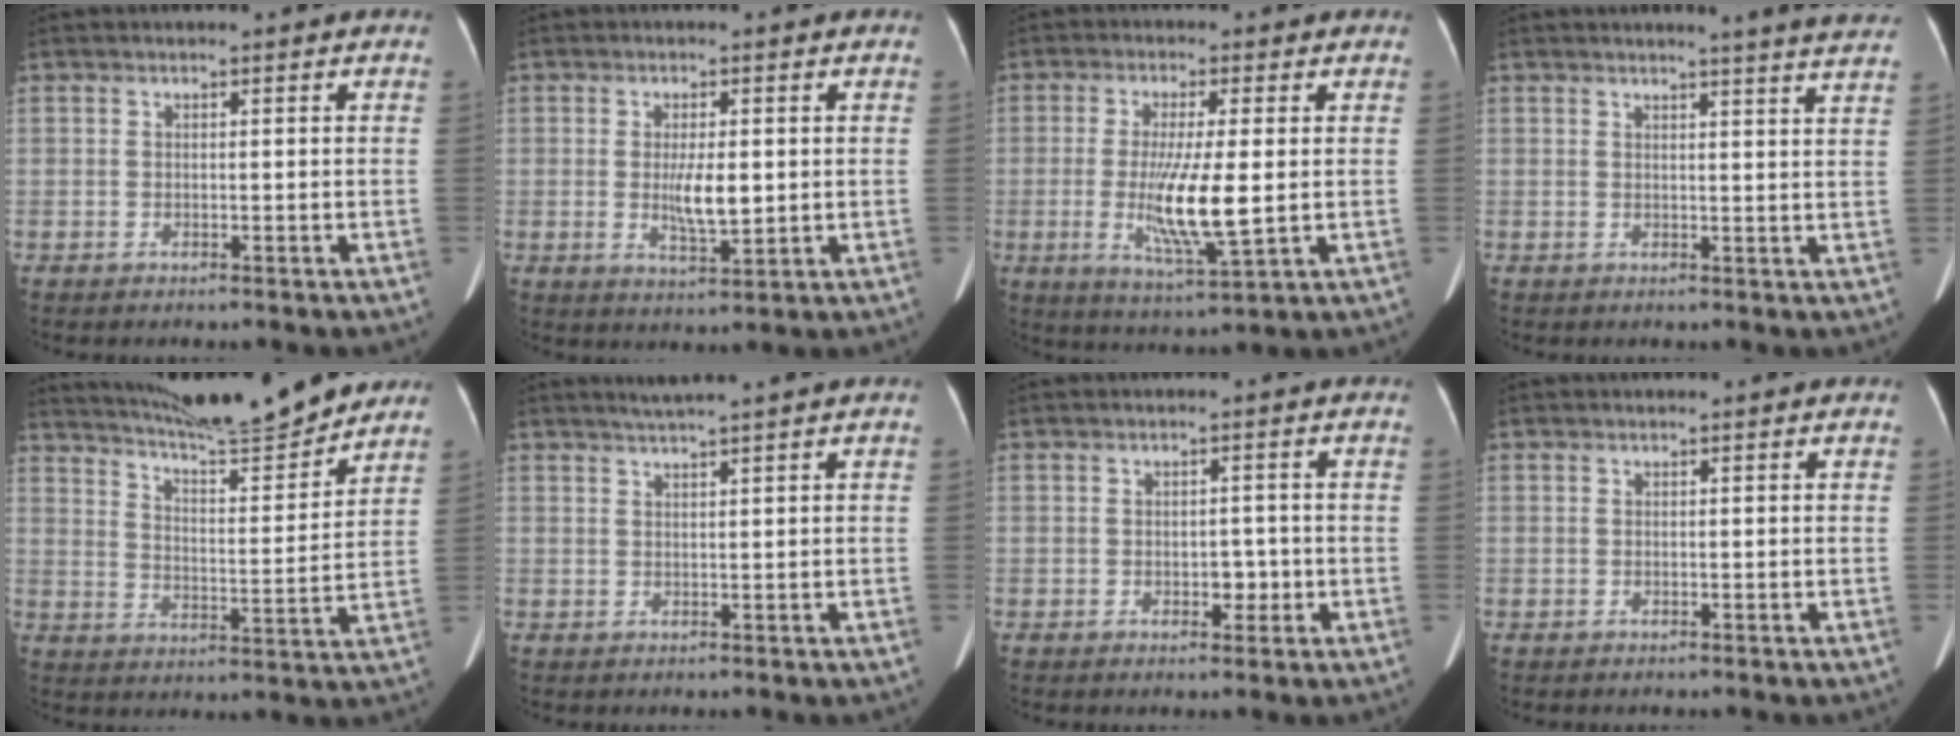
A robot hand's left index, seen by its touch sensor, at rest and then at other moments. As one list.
[{"total": 5.1, "force": [0.0, 1.4, 4.9], "torque": [-0.090, -0.011, 0.004]}, {"total": 9.7, "force": [-0.9, 1.0, 9.6], "torque": [-0.189, -0.029, -0.016]}, {"total": 9.5, "force": [8.8, -1.0, 3.5], "torque": [-0.041, -0.036, 0.077]}, {"total": 16.6, "force": [15.3, 0.1, 6.5], "torque": [-0.111, -0.021, 0.229]}, {"total": 2.9, "force": [2.3, -0.9, 1.5], "torque": [-0.027, 0.006, 0.046]}, {"total": 2.6, "force": [-0.8, 1.6, 1.9], "torque": [-0.025, 0.001, -0.008]}, {"total": 0.0}]